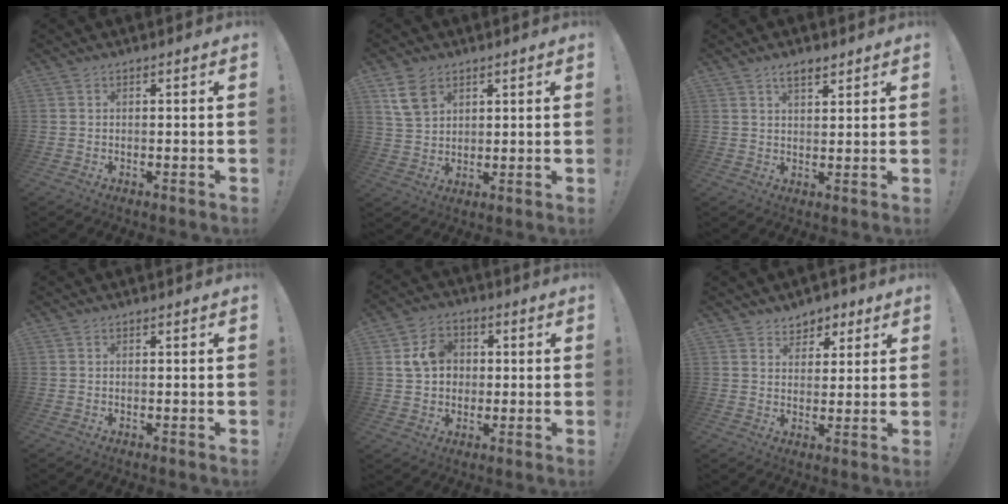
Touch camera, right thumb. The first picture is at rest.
{"total": 8.1, "force": [4.8, 5.5, 3.5], "torque": [-0.049, -0.012, 0.094]}
{"total": 4.4, "force": [3.1, 2.0, 2.5], "torque": [-0.036, -0.014, 0.054]}
{"total": 0.0}
{"total": 10.3, "force": [2.1, 8.8, 5.0], "torque": [-0.087, 0.015, 0.049]}
{"total": 6.1, "force": [4.0, 4.5, 0.7], "torque": [-0.001, -0.030, 0.076]}